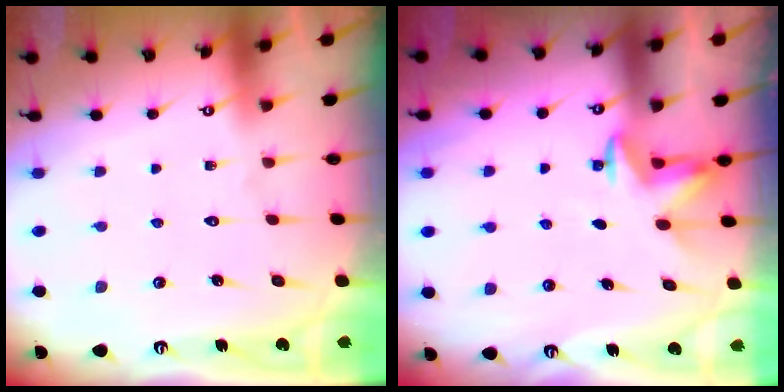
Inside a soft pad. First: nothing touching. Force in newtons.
{"total": 4.1, "press": 4.0, "slide": 0.5}